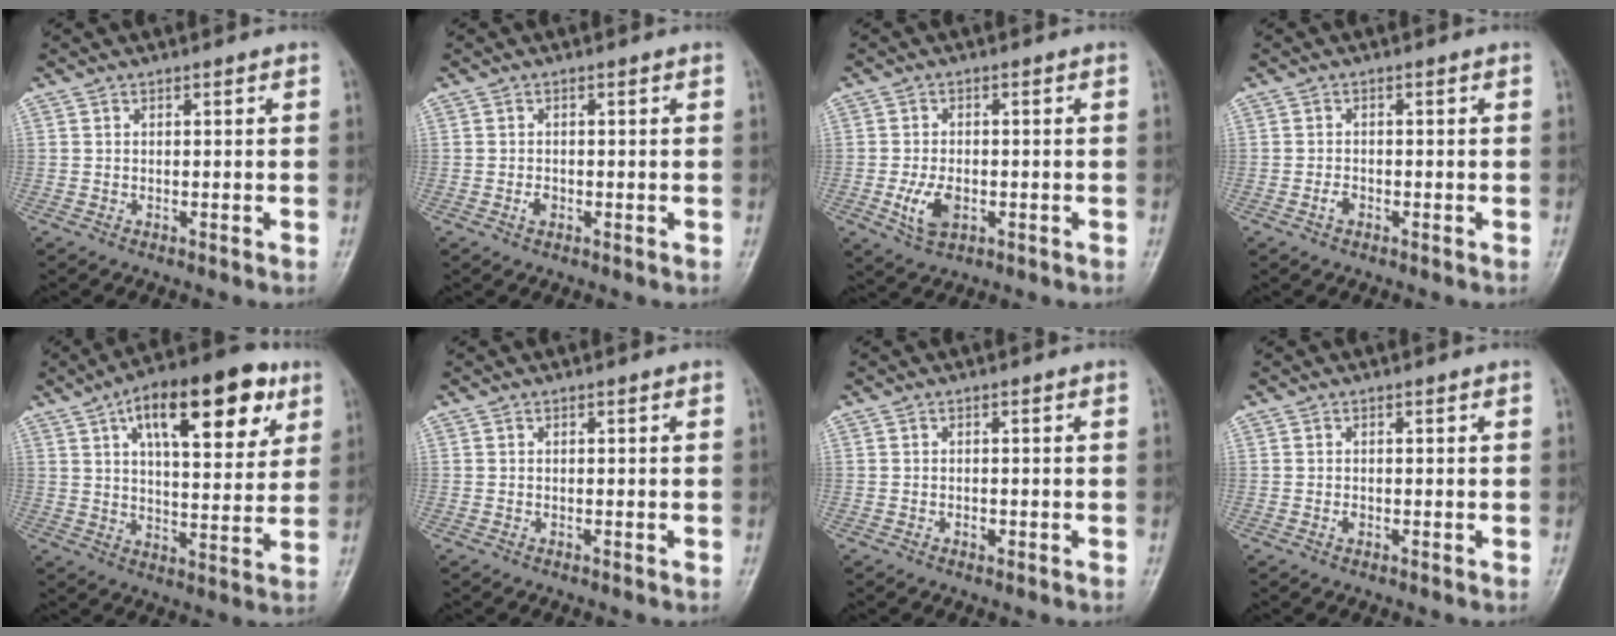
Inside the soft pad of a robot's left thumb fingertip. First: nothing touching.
{"total": 1.2, "force": [-0.3, 0.9, 0.7], "torque": [-0.010, 0.000, -0.004]}
{"total": 5.3, "force": [-1.3, 3.3, 4.0], "torque": [-0.078, -0.004, -0.019]}
{"total": 1.4, "force": [-0.6, 0.9, 0.8], "torque": [-0.014, 0.002, -0.014]}
{"total": 19.8, "force": [9.1, 8.5, 15.4], "torque": [-0.193, -0.014, 0.137]}
{"total": 0.0}
{"total": 0.8, "force": [-0.2, 0.6, 0.5], "torque": [-0.008, -0.001, -0.003]}
{"total": 0.7, "force": [0.0, 0.5, 0.4], "torque": [-0.004, 0.000, 0.000]}